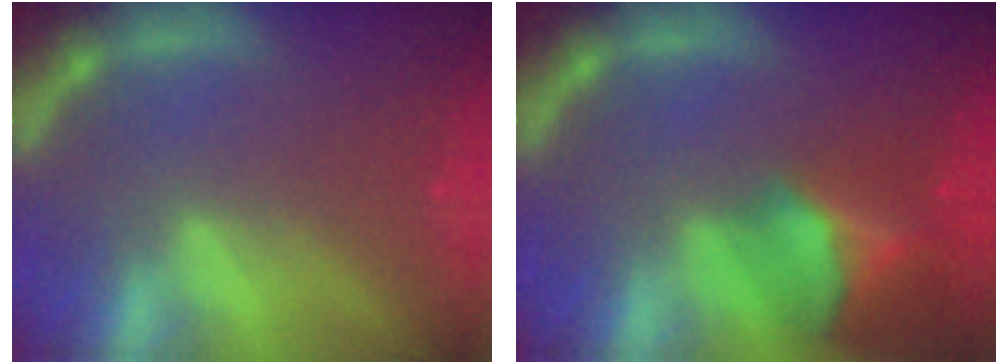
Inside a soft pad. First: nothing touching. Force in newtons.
{"total": 8.0}